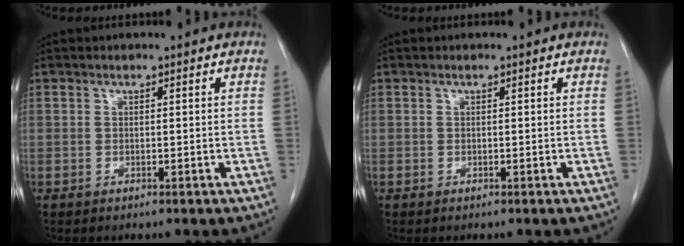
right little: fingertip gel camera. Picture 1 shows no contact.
{"total": 0.0}